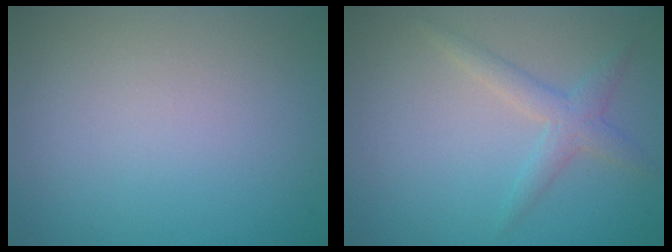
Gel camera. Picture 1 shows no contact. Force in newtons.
{"total": 2.2, "press": 2.2, "slide": 0.1}